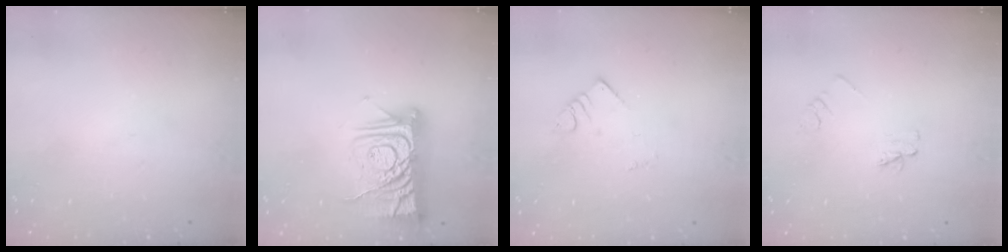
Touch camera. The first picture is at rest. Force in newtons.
{"total": 13.5, "press": 13.4, "slide": 1.4}
{"total": 2.1, "press": 2.1, "slide": 0.3}
{"total": 3.4, "press": 3.3, "slide": 0.3}